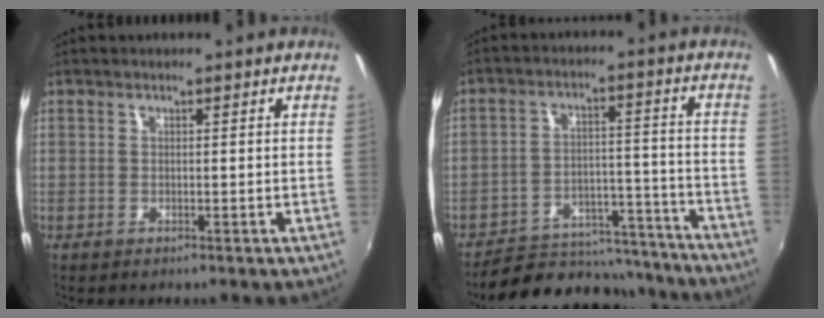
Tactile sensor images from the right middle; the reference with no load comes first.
{"total": 19.0, "force": [-17.0, 6.9, 5.2], "torque": [-0.102, 0.040, -0.214]}